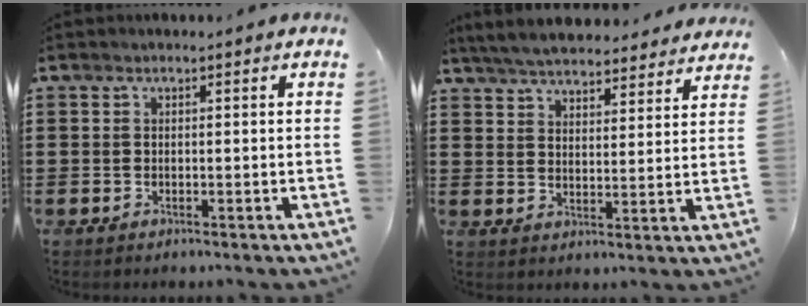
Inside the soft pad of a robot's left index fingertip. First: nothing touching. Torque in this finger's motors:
{"motor_torque": [-0.19, -0.89, -0.06, 0.03]}